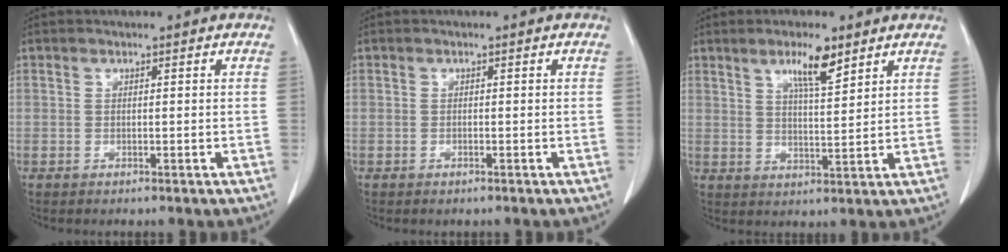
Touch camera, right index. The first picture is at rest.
{"total": 0.0}
{"total": 6.2, "force": [4.0, 0.9, 4.7], "torque": [-0.083, -0.001, 0.069]}